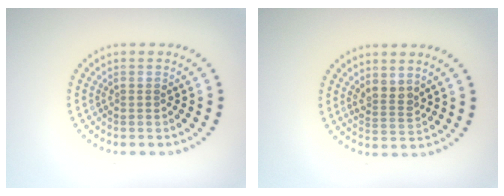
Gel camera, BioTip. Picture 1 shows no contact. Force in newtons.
{"total": 2.1, "press": 1.7, "slide": 1.2}